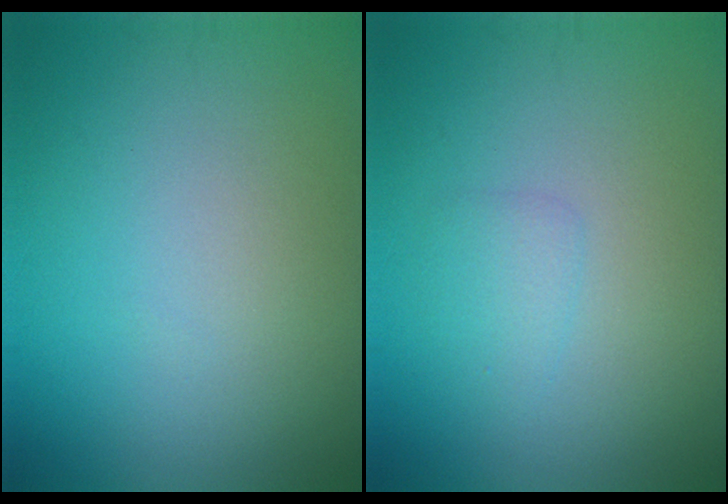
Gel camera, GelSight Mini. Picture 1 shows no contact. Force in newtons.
{"total": 1.2, "press": 1.2, "slide": 0.1}